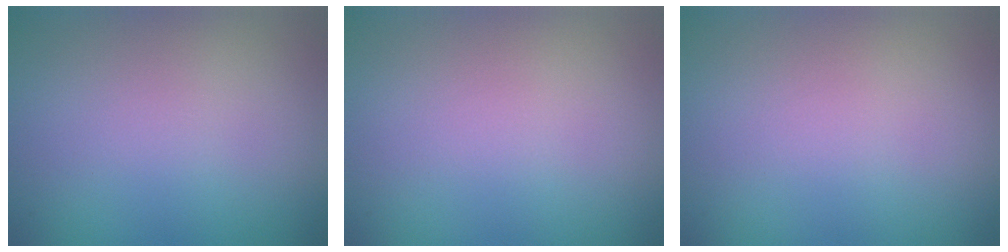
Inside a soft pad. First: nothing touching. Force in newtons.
{"total": 0.0}
{"total": 0.0}